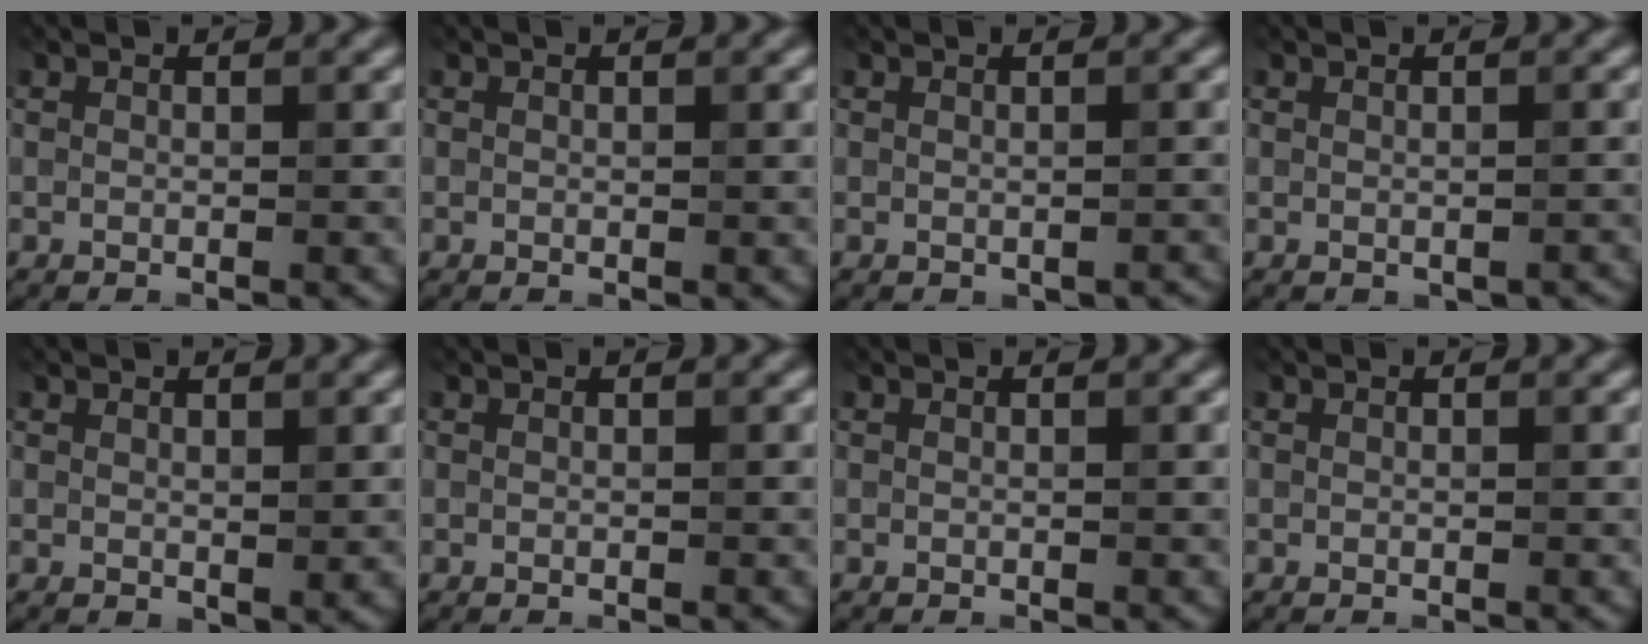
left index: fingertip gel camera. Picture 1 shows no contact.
{"total": 0.0}
{"total": 0.7, "force": [-0.3, 0.5, 0.5], "torque": [-0.008, -0.007, 0.000]}
{"total": 0.7, "force": [-0.3, 0.5, 0.4], "torque": [-0.007, -0.007, 0.001]}
{"total": 1.0, "force": [0.6, 0.5, 0.6], "torque": [-0.009, -0.006, 0.016]}
{"total": 0.0}
{"total": 0.0}
{"total": 0.0}